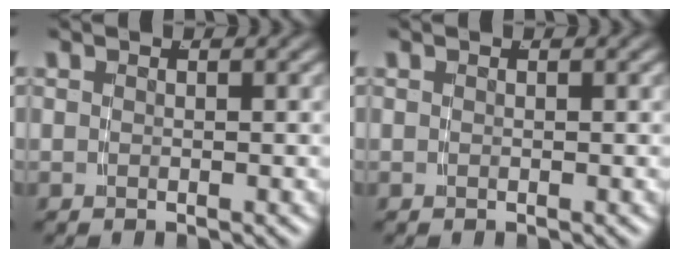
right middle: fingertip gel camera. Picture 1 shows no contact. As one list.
[{"total": 0.0}]